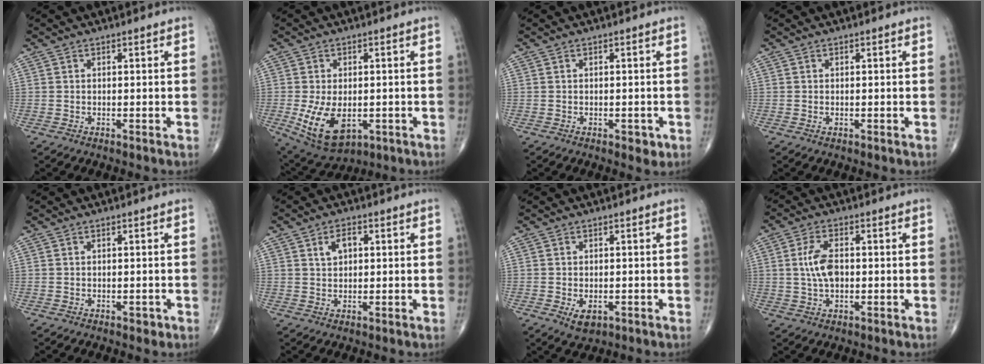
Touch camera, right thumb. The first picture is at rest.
{"total": 10.7, "force": [-2.3, 6.4, 8.3], "torque": [-0.141, -0.007, -0.020]}
{"total": 1.9, "force": [-0.8, 1.1, 1.3], "torque": [-0.006, 0.001, -0.009]}
{"total": 0.0}
{"total": 0.9, "force": [-0.4, 0.6, 0.5], "torque": [-0.002, 0.001, -0.005]}
{"total": 3.6, "force": [1.2, 2.3, 2.6], "torque": [-0.036, 0.003, 0.020]}
{"total": 3.3, "force": [-1.1, 2.1, 2.4], "torque": [-0.031, 0.000, -0.008]}
{"total": 6.1, "force": [0.2, 3.3, 5.2], "torque": [-0.102, 0.005, 0.001]}